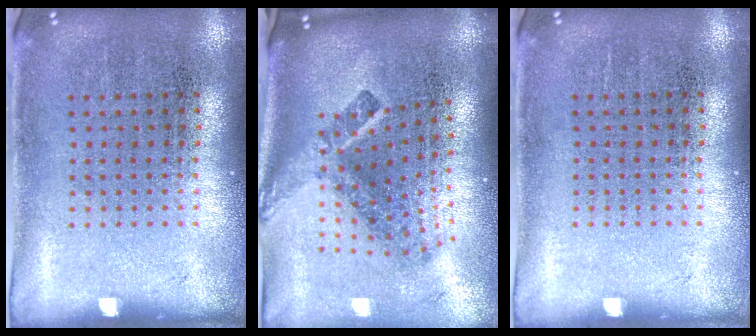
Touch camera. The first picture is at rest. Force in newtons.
{"total": 2.7, "press": 1.7, "slide": 2.1}
{"total": 0.0}